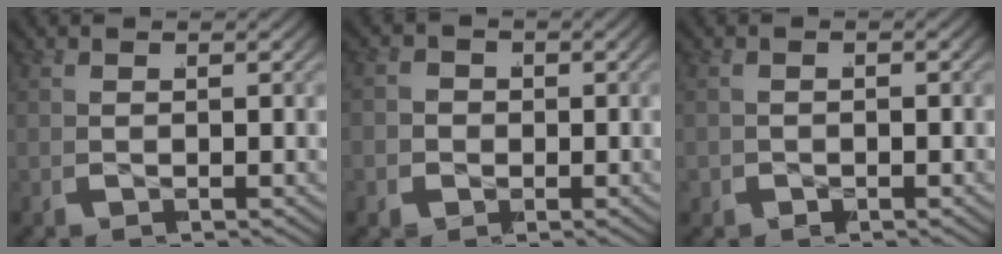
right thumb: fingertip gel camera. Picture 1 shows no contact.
{"total": 3.1, "force": [-0.3, 2.9, 1.1], "torque": [-0.019, -0.005, -0.007]}
{"total": 1.1, "force": [-0.7, 0.8, 0.3], "torque": [-0.004, -0.001, -0.010]}